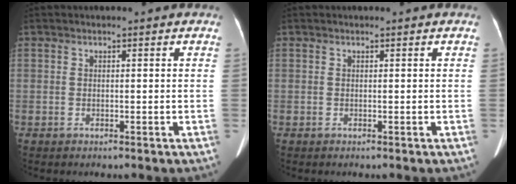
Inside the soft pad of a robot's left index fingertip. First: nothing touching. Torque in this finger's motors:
{"motor_torque": [0.02, 0.02, 0.00, 0.00]}